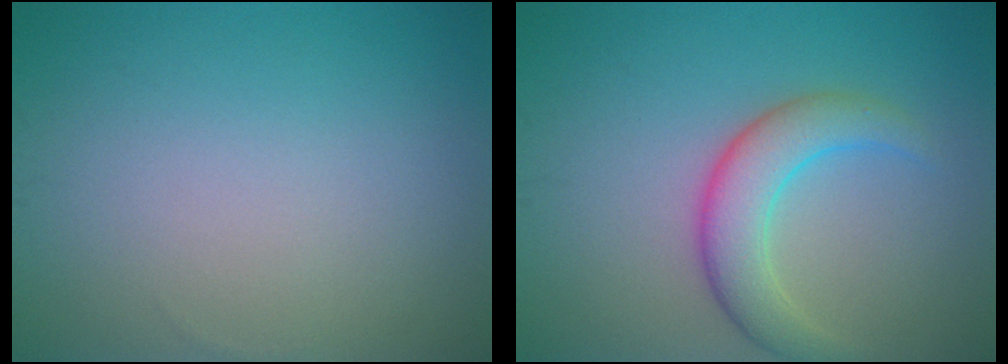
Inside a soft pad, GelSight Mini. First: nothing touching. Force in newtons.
{"total": 4.3, "press": 4.3, "slide": 0.1}